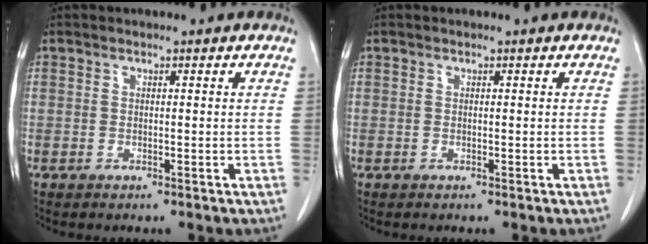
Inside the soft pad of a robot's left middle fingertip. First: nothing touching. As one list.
[{"total": 0.0}]